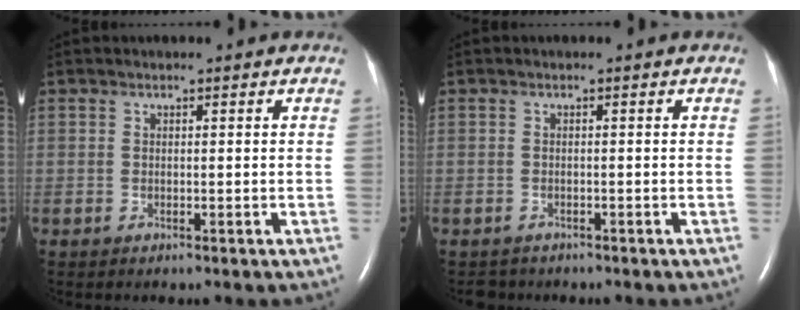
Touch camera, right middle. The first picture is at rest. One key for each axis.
{"total": 1.5, "fx": -1.3, "fy": 0.8, "fz": -0.2, "tx": -0.003, "ty": -0.001, "tz": -0.019}